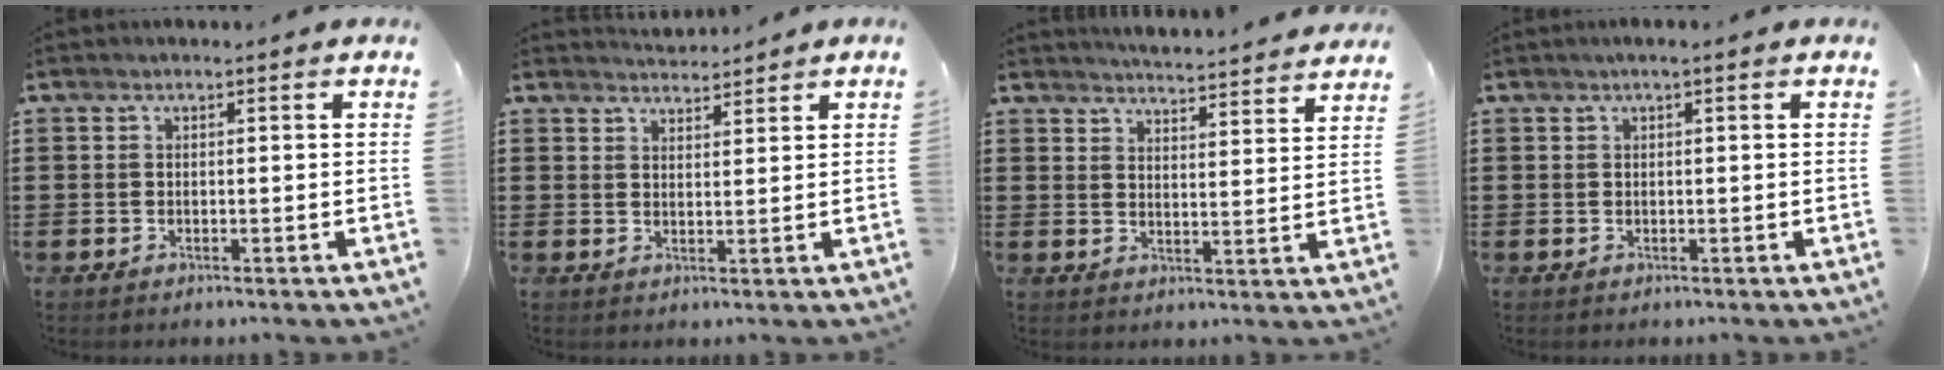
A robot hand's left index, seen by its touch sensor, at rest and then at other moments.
{"total": 2.4, "force": [2.4, 0.1, -0.1], "torque": [-0.006, -0.005, 0.046]}
{"total": 4.3, "force": [4.2, -0.6, 0.3], "torque": [-0.022, -0.032, 0.074]}
{"total": 0.7, "force": [0.2, 0.0, 0.7], "torque": [-0.009, -0.002, 0.004]}